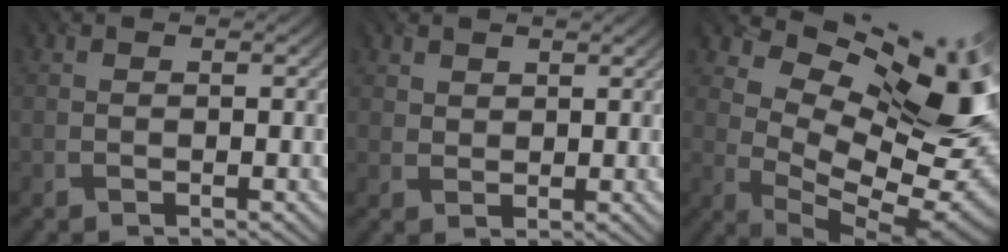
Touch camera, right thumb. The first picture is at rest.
{"total": 2.1, "force": [1.5, 1.3, 0.6], "torque": [-0.018, -0.002, 0.032]}
{"total": 15.6, "force": [5.6, 8.3, 12.0], "torque": [-0.192, 0.000, 0.104]}